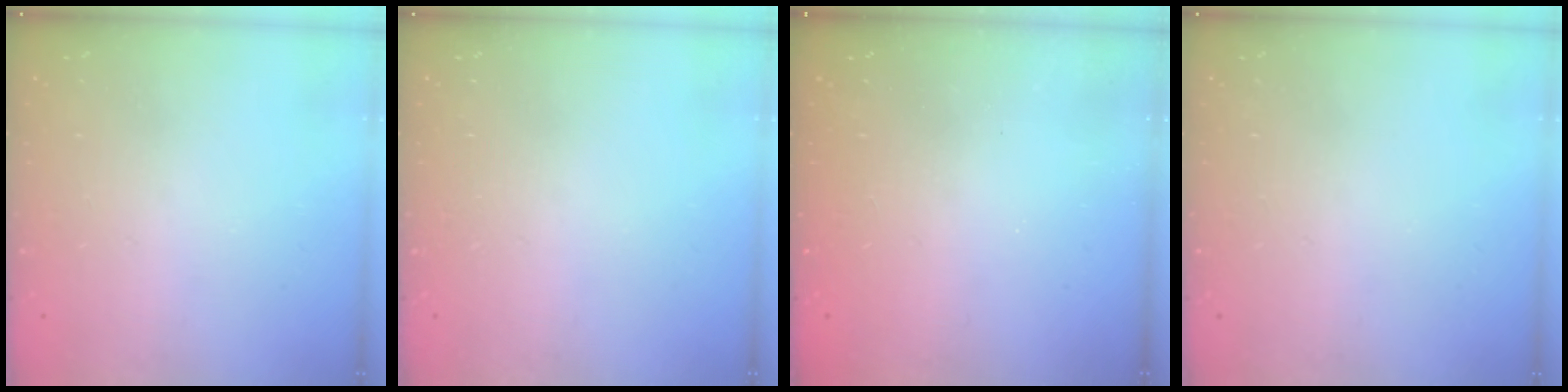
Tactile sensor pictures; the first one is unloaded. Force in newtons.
{"total": 0.0}
{"total": 2.6, "press": 2.4, "slide": 0.8}
{"total": 0.0}